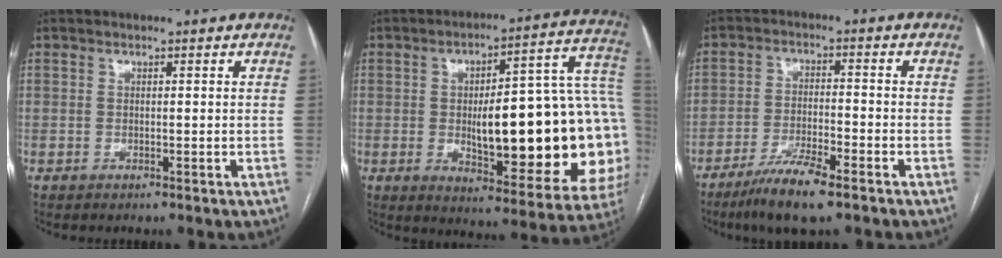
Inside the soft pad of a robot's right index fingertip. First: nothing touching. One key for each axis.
{"total": 27.8, "fx": -1.9, "fy": 6.9, "fz": 26.9, "tx": -0.276, "ty": 0.030, "tz": -0.013}
{"total": 7.9, "fx": -5.7, "fy": 0.8, "fz": 5.5, "tx": -0.104, "ty": -0.018, "tz": -0.102}